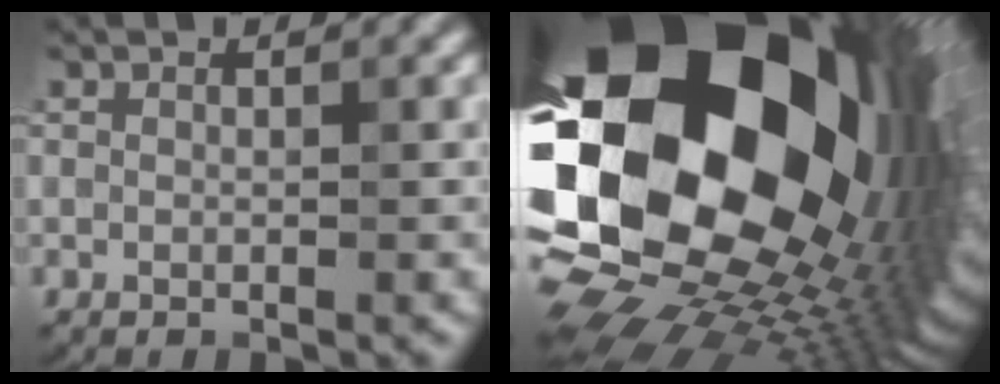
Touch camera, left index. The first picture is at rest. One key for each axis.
{"total": 23.4, "fx": 3.1, "fy": 16.6, "fz": 16.2, "tx": -0.299, "ty": -0.050, "tz": 0.039}